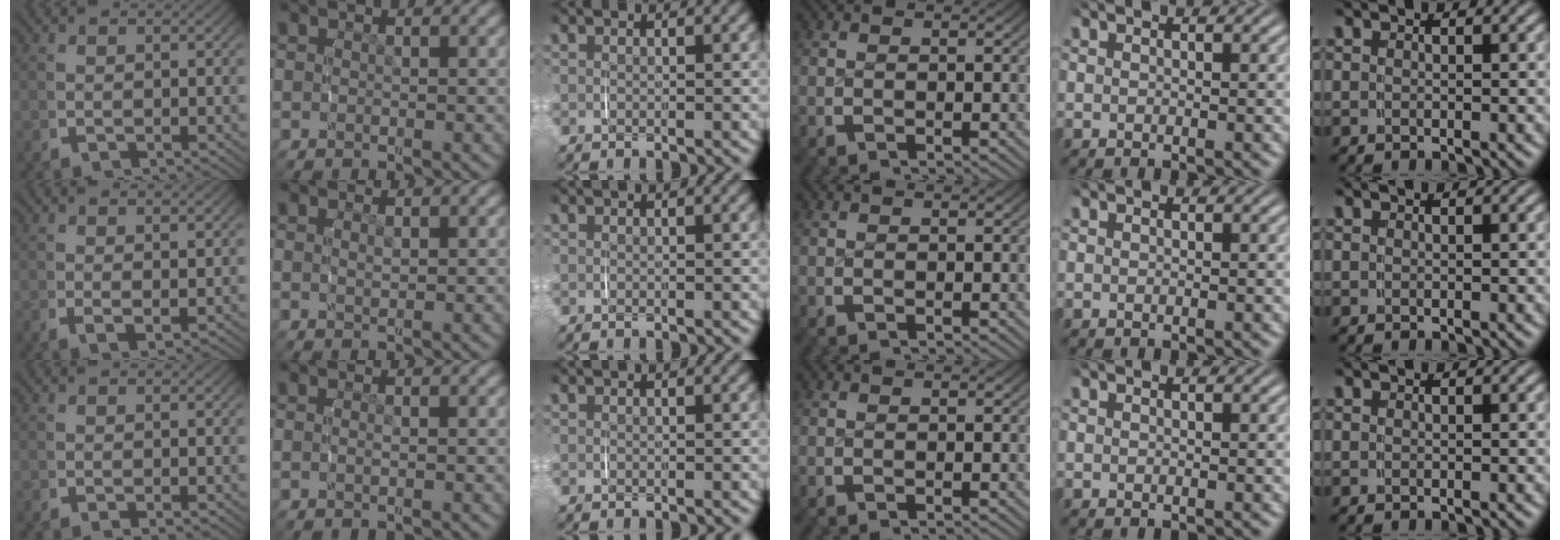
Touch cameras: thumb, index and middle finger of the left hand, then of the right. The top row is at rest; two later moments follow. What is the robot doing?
{"motion": "lift_and_place", "object": "pen bag"}